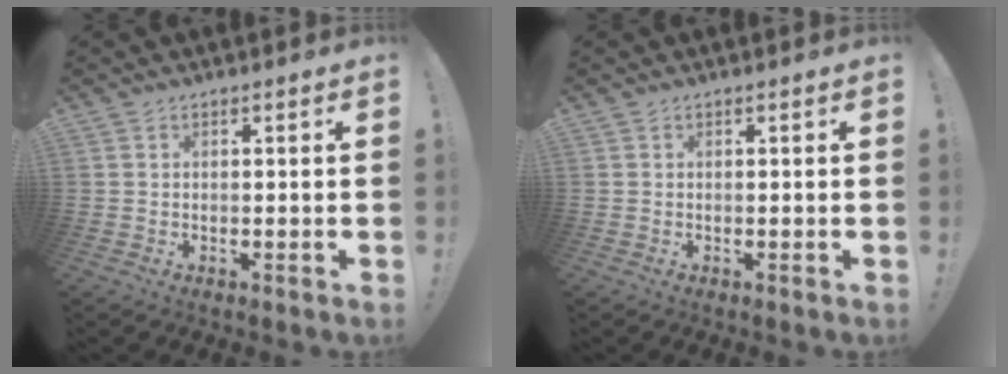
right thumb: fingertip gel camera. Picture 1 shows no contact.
{"total": 0.0}